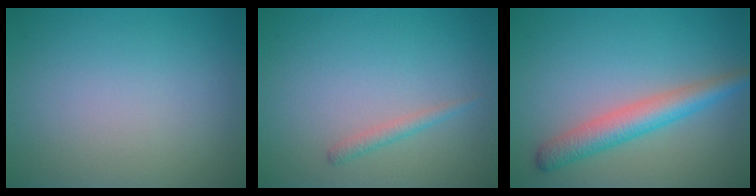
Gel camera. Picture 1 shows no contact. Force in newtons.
{"total": 1.1, "press": 1.1, "slide": 0.0}
{"total": 4.0, "press": 4.0, "slide": 0.1}